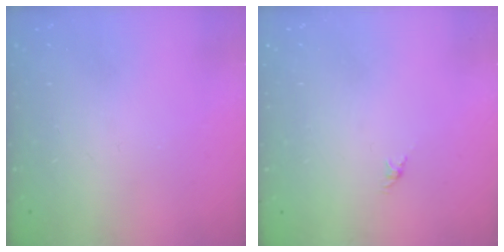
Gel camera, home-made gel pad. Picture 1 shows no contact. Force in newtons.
{"total": 0.0}